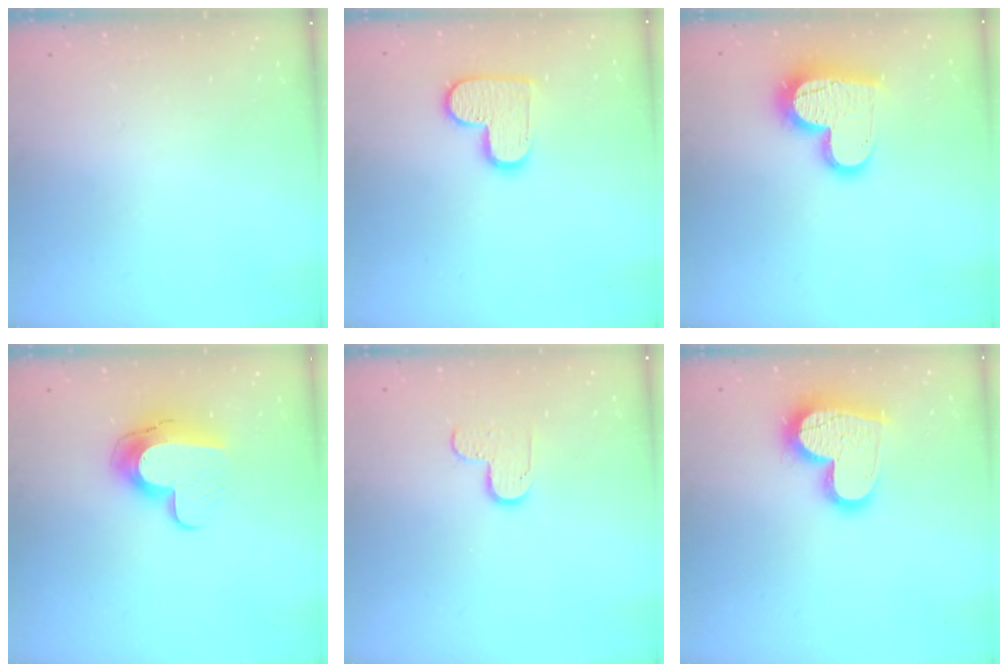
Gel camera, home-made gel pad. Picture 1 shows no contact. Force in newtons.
{"total": 12.0, "press": 12.0, "slide": 0.7}
{"total": 15.2, "press": 15.1, "slide": 1.4}
{"total": 12.1, "press": 12.0, "slide": 0.9}
{"total": 5.5, "press": 5.5, "slide": 0.5}
{"total": 16.6, "press": 16.5, "slide": 1.6}